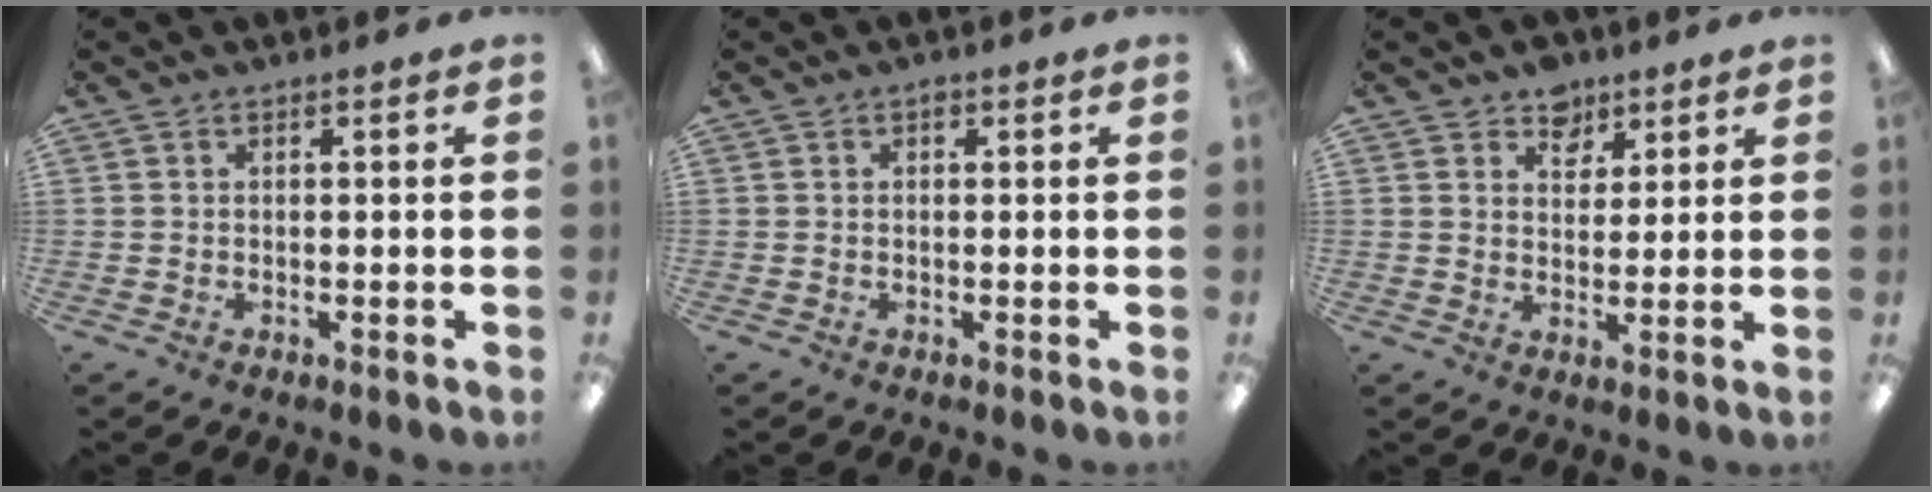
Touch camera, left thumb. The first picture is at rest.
{"total": 0.7, "force": [0.4, 0.5, 0.4], "torque": [-0.008, 0.005, 0.006]}
{"total": 5.9, "force": [4.4, 3.8, 1.0], "torque": [-0.006, -0.022, 0.078]}